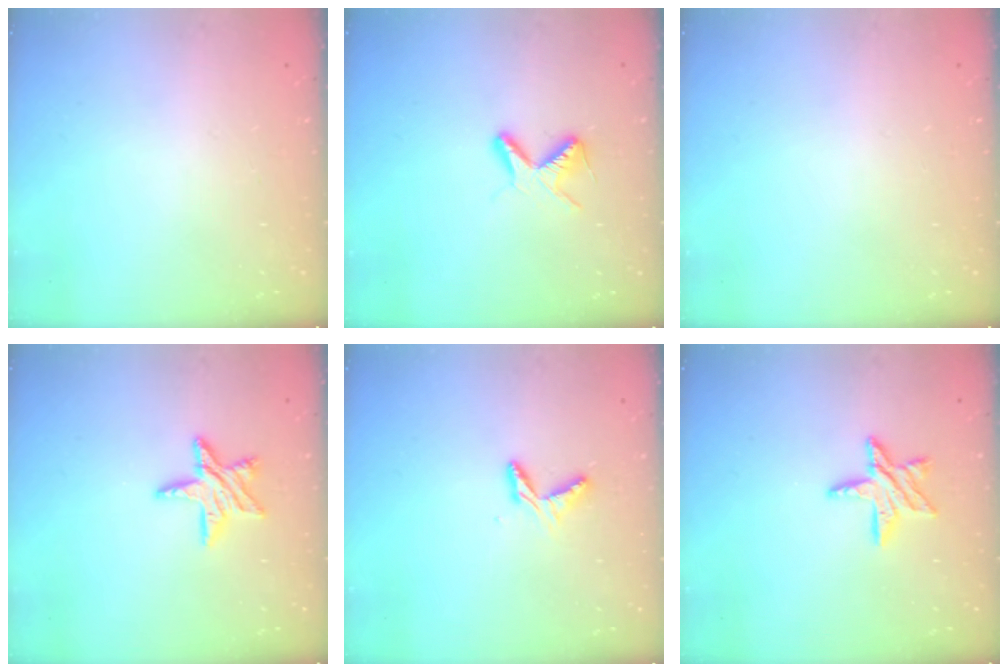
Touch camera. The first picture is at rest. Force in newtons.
{"total": 6.3, "press": 6.3, "slide": 0.6}
{"total": 0.0}
{"total": 9.8, "press": 9.8, "slide": 0.7}
{"total": 5.0, "press": 4.9, "slide": 0.5}
{"total": 10.0, "press": 9.9, "slide": 0.9}